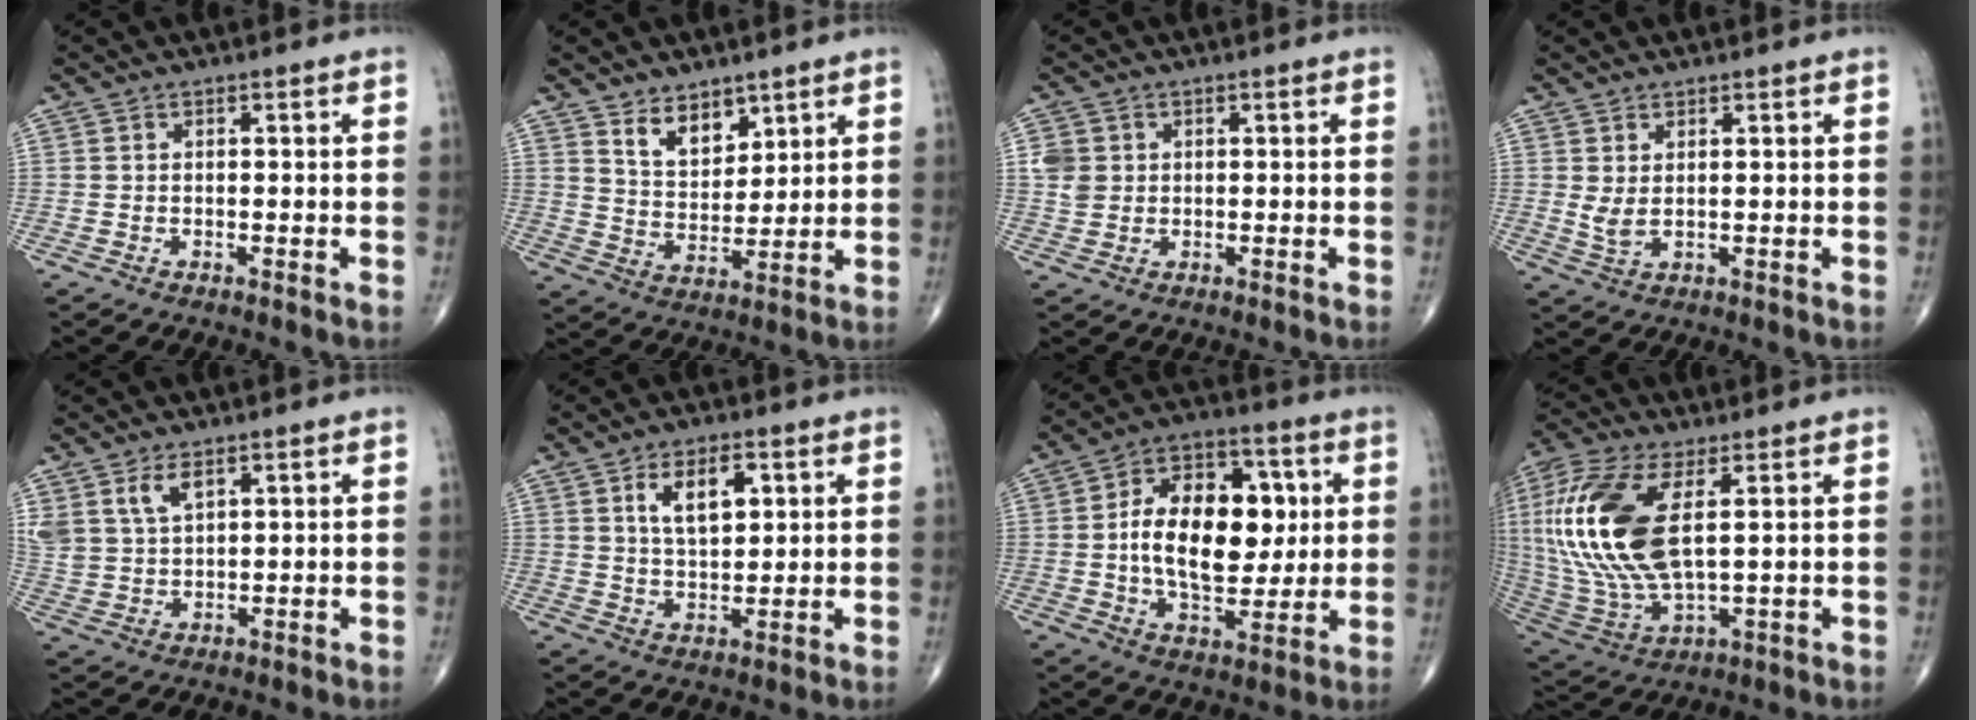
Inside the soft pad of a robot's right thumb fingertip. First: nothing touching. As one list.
[{"total": 7.6, "force": [5.1, 4.3, 3.6], "torque": [-0.037, -0.043, 0.100]}, {"total": 3.7, "force": [0.7, 3.2, 1.7], "torque": [-0.022, 0.001, 0.017]}, {"total": 2.8, "force": [0.7, 1.1, 2.5], "torque": [-0.054, -0.006, 0.021]}, {"total": 6.4, "force": [3.6, 3.4, 4.0], "torque": [-0.078, -0.012, 0.081]}, {"total": 8.0, "force": [3.0, 4.1, 6.2], "torque": [-0.091, -0.013, 0.055]}, {"total": 18.7, "force": [1.7, 11.1, 15.0], "torque": [-0.207, 0.007, 0.028]}, {"total": 22.1, "force": [4.4, 9.9, 19.3], "torque": [-0.441, -0.017, 0.088]}]